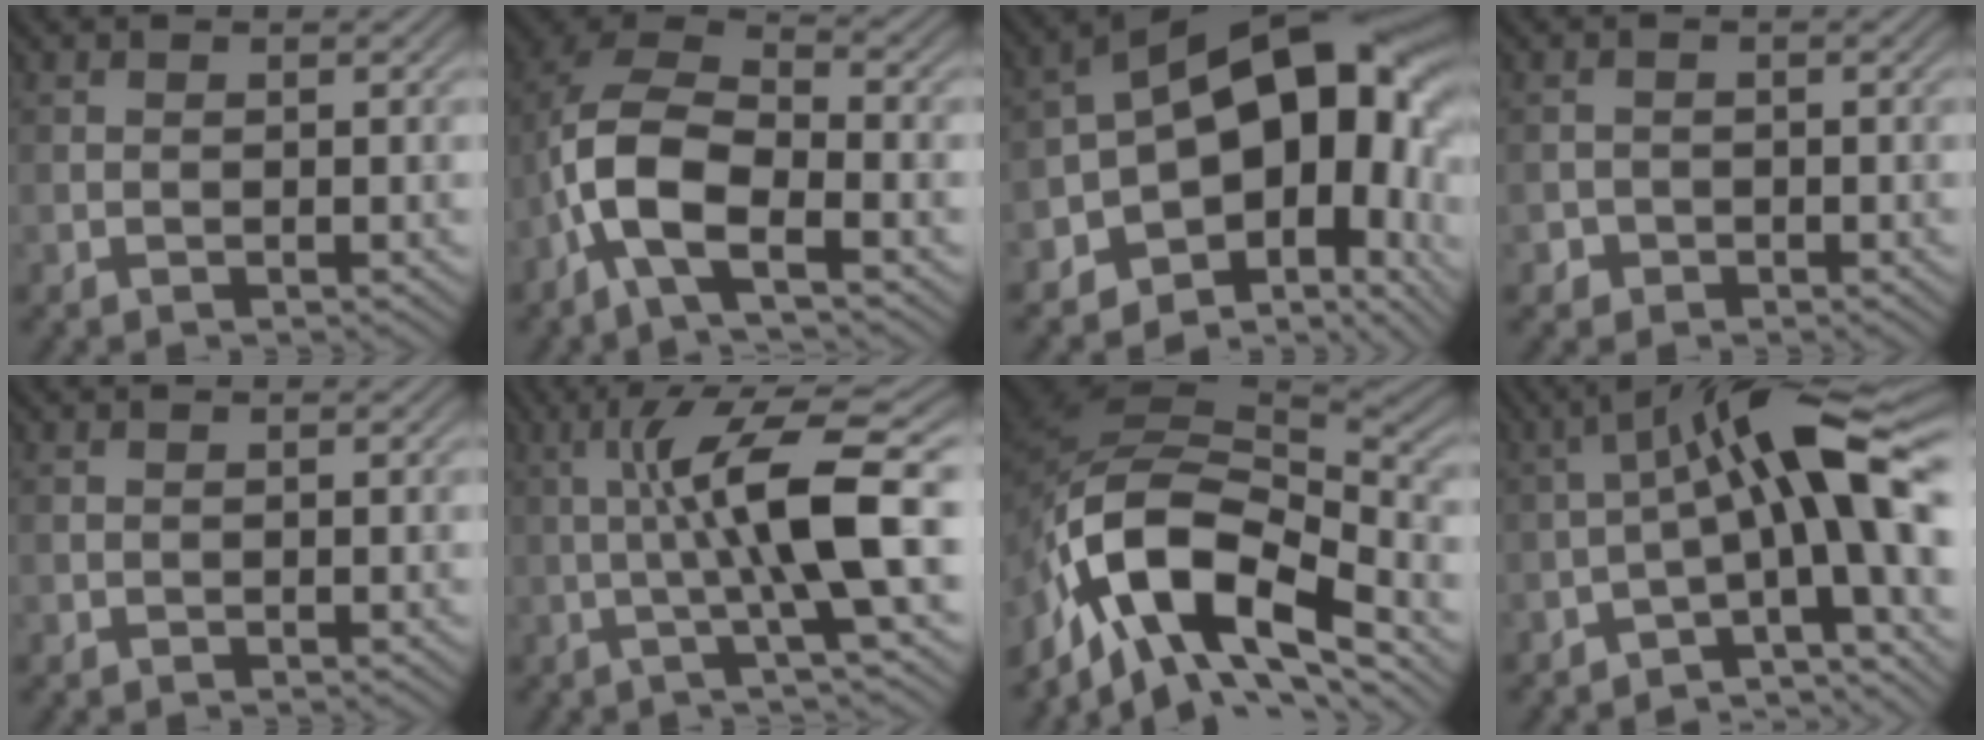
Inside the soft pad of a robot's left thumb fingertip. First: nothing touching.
{"total": 9.6, "force": [-3.9, 4.0, 7.8], "torque": [-0.166, 0.009, -0.088]}
{"total": 16.3, "force": [-2.1, 10.5, 12.3], "torque": [-0.172, -0.008, -0.023]}
{"total": 1.5, "force": [-0.8, 1.2, 0.2], "torque": [0.005, -0.002, -0.018]}
{"total": 0.0}
{"total": 10.6, "force": [-0.1, 1.4, 10.6], "torque": [-0.167, 0.016, -0.006]}
{"total": 16.2, "force": [-7.4, 8.0, 12.0], "torque": [-0.237, 0.000, -0.152]}
{"total": 14.0, "force": [-2.0, 3.5, 13.4], "torque": [-0.194, 0.028, -0.041]}